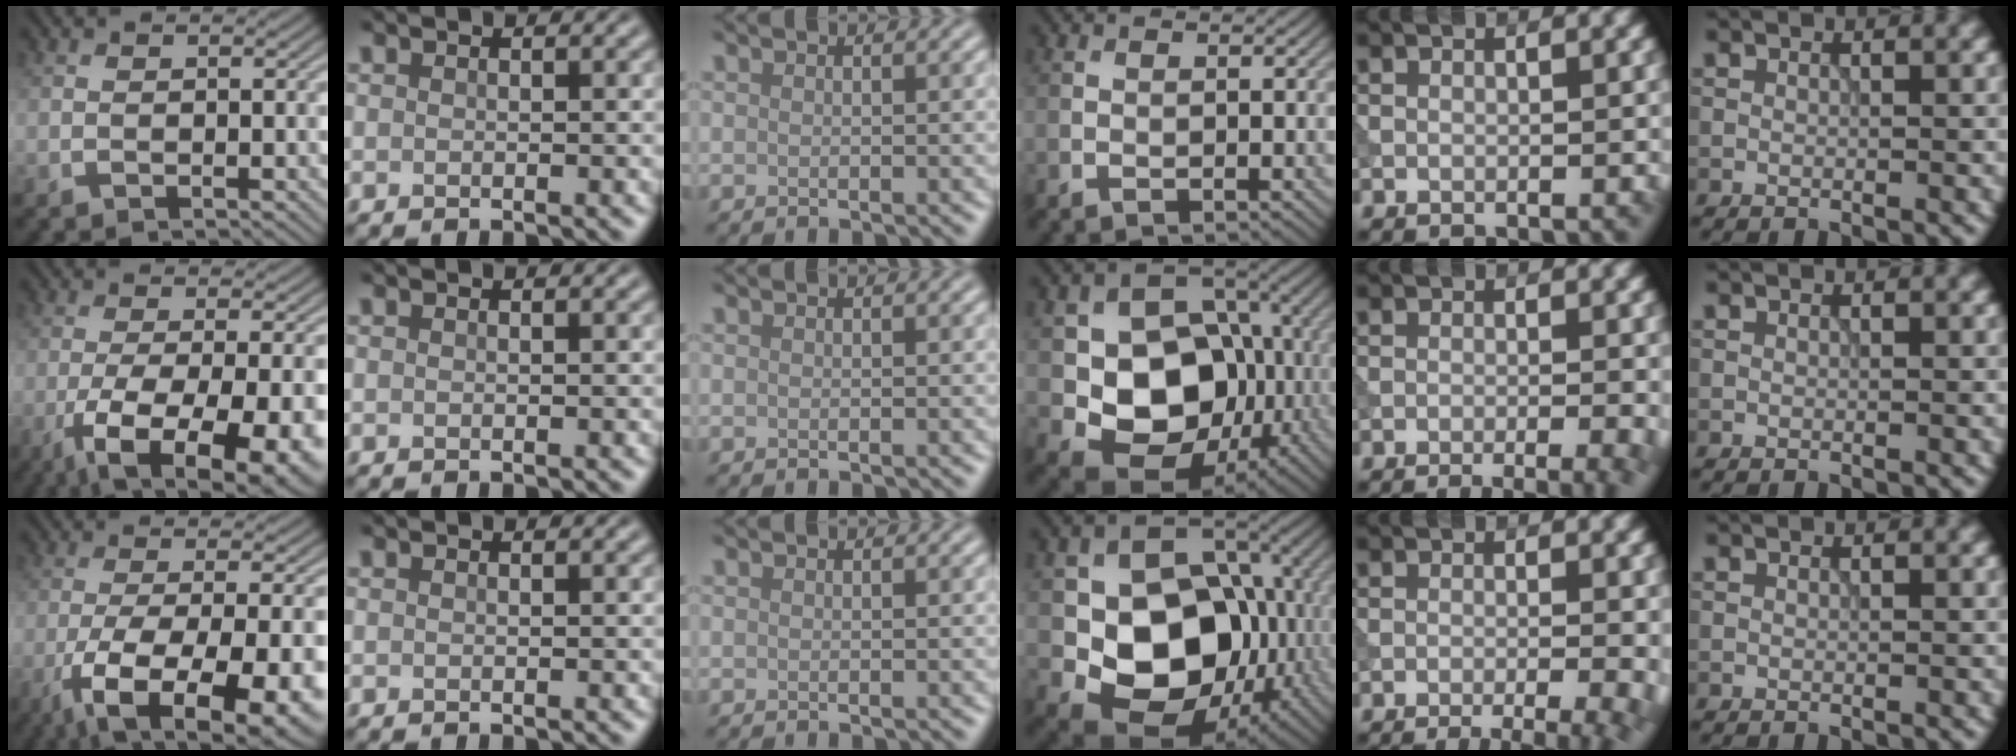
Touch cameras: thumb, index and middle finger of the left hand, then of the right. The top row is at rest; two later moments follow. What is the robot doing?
{"motion": "extract", "object": "tissue"}